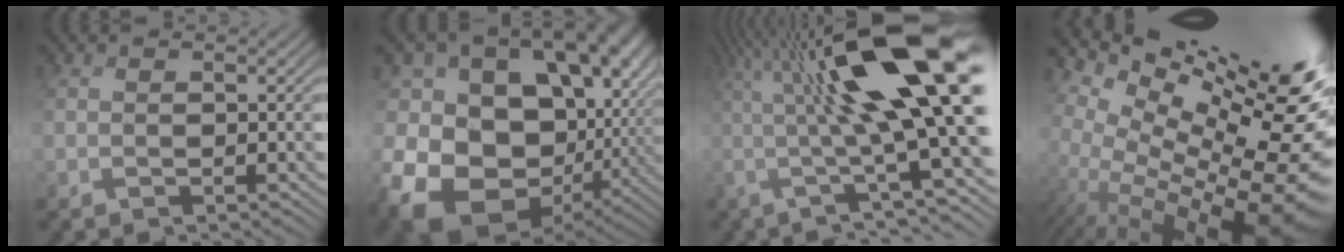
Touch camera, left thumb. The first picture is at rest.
{"total": 21.3, "force": [-2.1, 16.7, 13.1], "torque": [-0.247, -0.020, -0.024]}
{"total": 19.1, "force": [3.0, 4.3, 18.3], "torque": [-0.277, 0.019, 0.068]}
{"total": 16.7, "force": [1.1, 8.2, 14.5], "torque": [-0.175, -0.021, 0.056]}